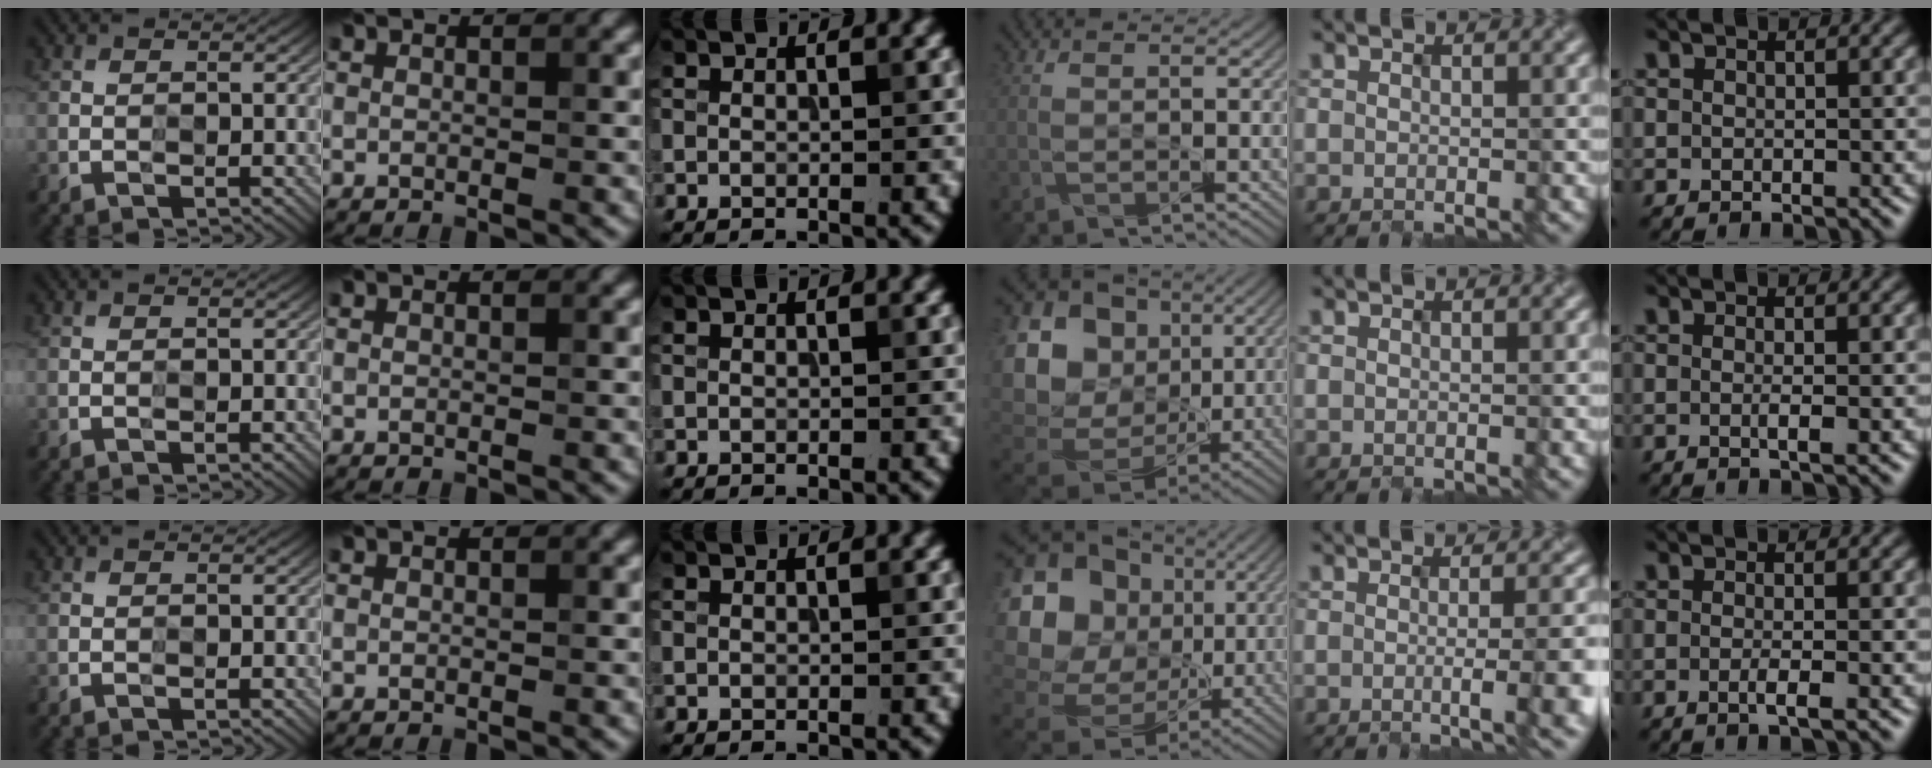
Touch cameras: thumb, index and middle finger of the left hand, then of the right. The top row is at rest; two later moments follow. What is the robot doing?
{"motion": "insert", "object": "file holder"}